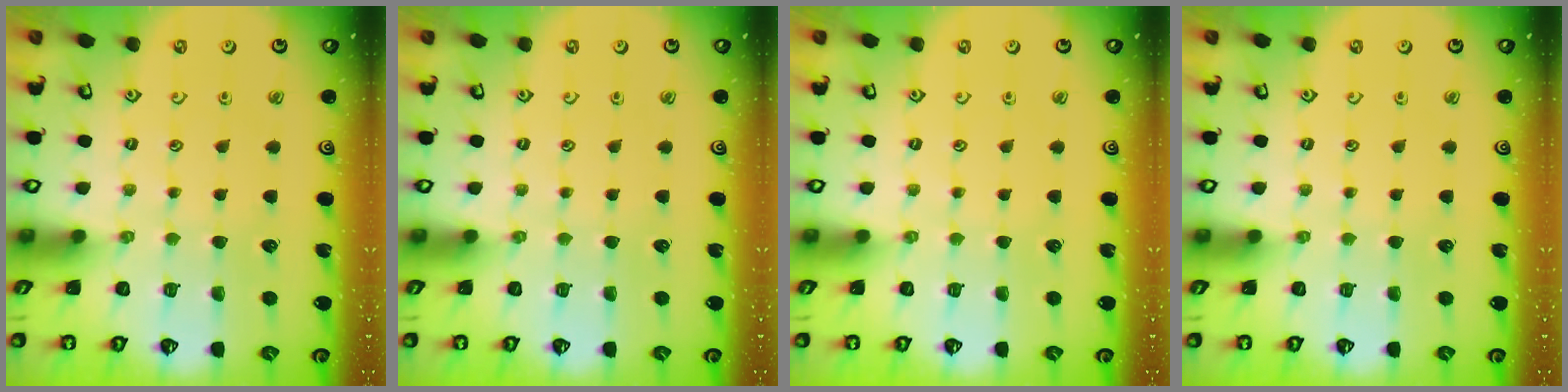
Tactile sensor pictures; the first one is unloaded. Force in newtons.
{"total": 0.0}
{"total": 0.0}
{"total": 0.0}